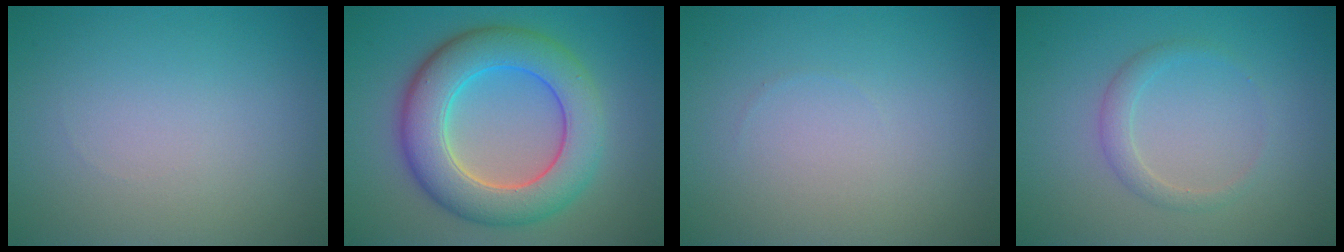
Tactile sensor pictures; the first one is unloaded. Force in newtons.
{"total": 8.6, "press": 8.6, "slide": 0.6}
{"total": 0.0}
{"total": 1.6, "press": 1.6, "slide": 0.1}